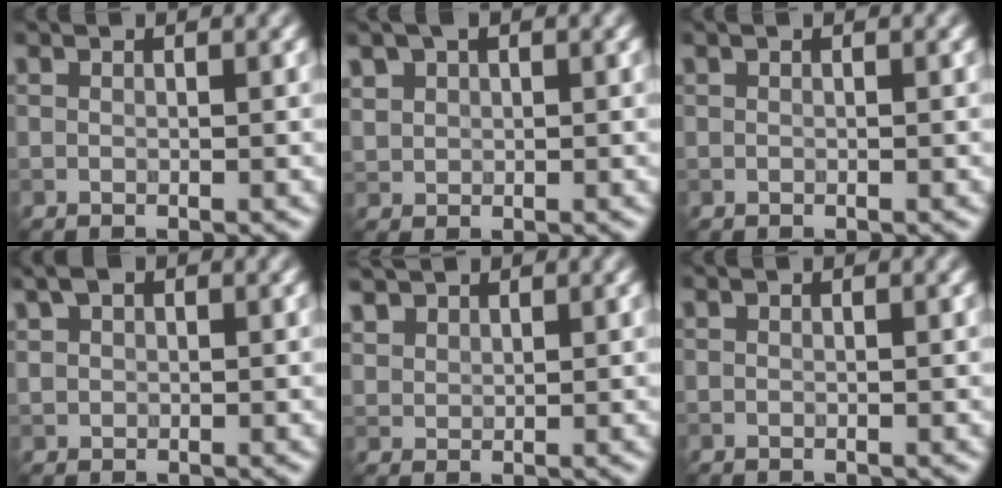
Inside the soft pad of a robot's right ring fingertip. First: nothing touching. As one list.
[{"total": 2.9, "force": [1.5, 2.0, 1.6], "torque": [-0.036, 0.011, 0.020]}, {"total": 0.0}, {"total": 1.8, "force": [0.8, 1.3, 1.0], "torque": [-0.022, 0.003, 0.014]}, {"total": 2.6, "force": [2.1, 1.4, 0.7], "torque": [-0.030, -0.004, 0.053]}, {"total": 0.0}]